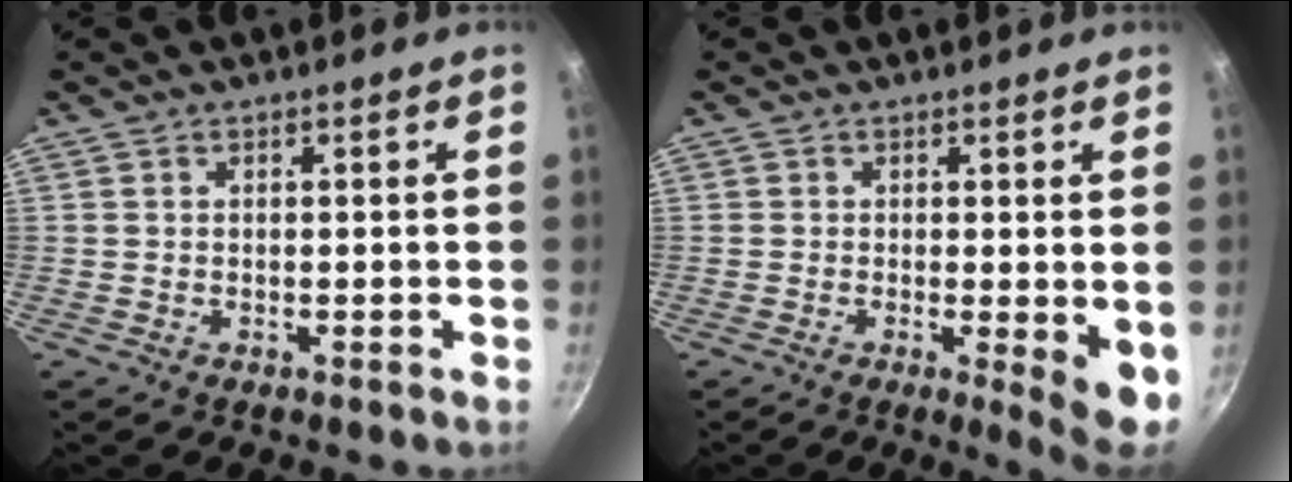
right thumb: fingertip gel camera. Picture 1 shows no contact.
{"total": 5.8, "force": [-0.4, 1.5, 5.6], "torque": [-0.068, -0.014, -0.004]}